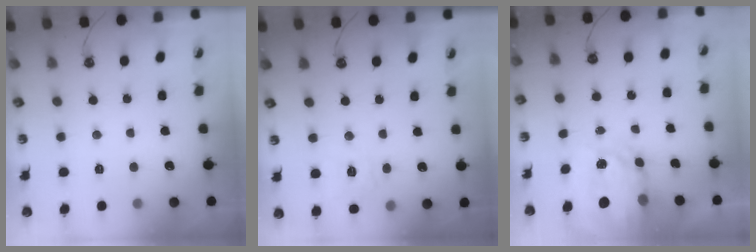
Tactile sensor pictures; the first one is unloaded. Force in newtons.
{"total": 9.0, "press": 8.9, "slide": 1.1}
{"total": 5.4, "press": 5.4, "slide": 0.6}